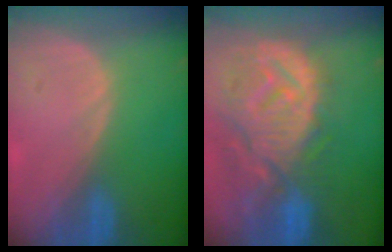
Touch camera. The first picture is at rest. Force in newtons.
{"total": 13.0, "press": 11.4, "slide": 6.3}